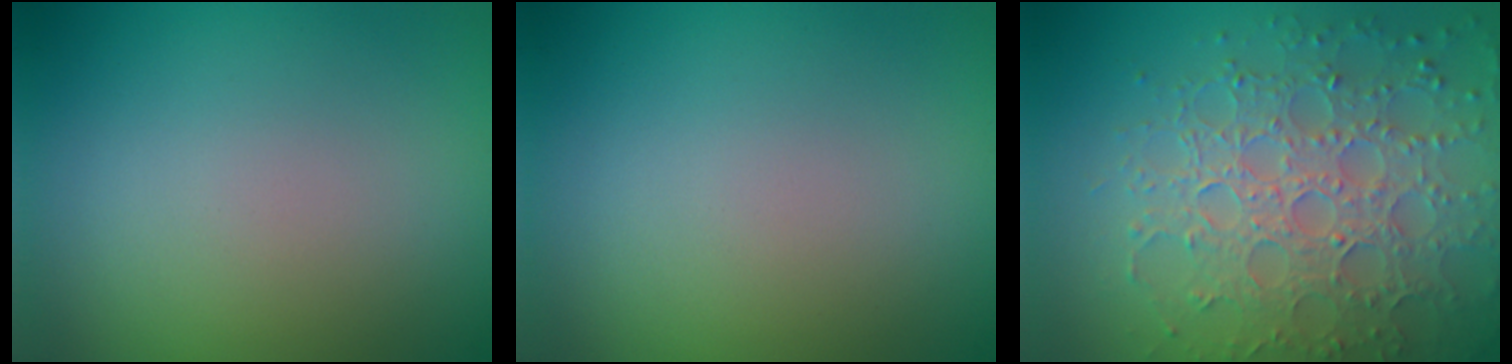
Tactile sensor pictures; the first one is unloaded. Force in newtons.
{"total": 0.0}
{"total": 7.9, "press": 6.0, "slide": 5.2}